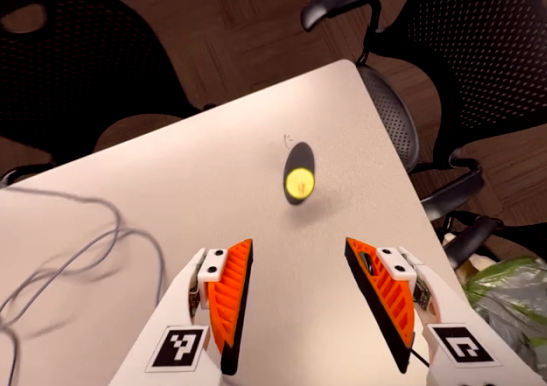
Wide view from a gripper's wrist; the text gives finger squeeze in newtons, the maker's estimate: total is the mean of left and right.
{"total": 0.0}